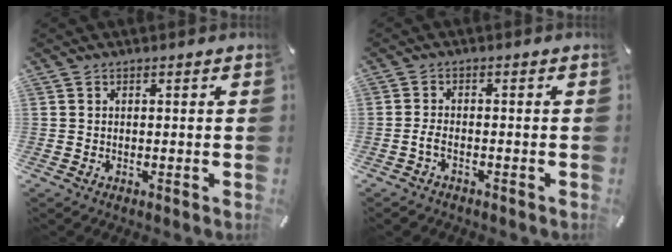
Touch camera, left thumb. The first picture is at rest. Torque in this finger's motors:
{"motor_torque": [-0.43, 0.45, 0.22, -0.18, 0.00]}